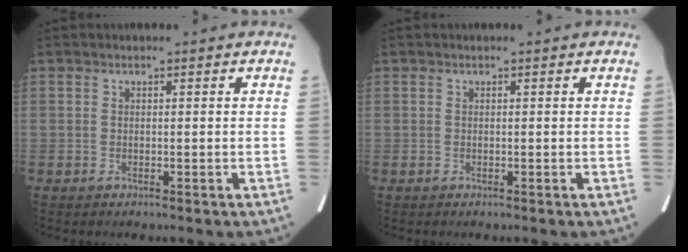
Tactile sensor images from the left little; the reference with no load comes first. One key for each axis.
{"total": 0.0}